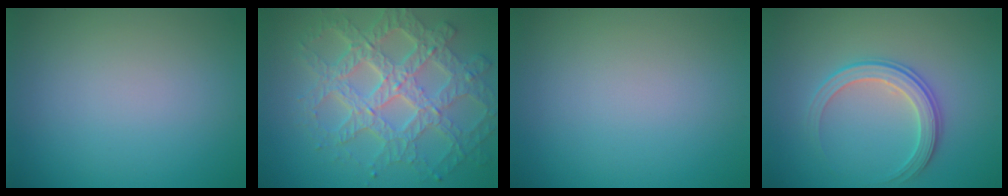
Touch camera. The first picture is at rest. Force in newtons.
{"total": 8.0, "press": 5.9, "slide": 5.4}
{"total": 0.0}
{"total": 3.0, "press": 2.8, "slide": 0.9}